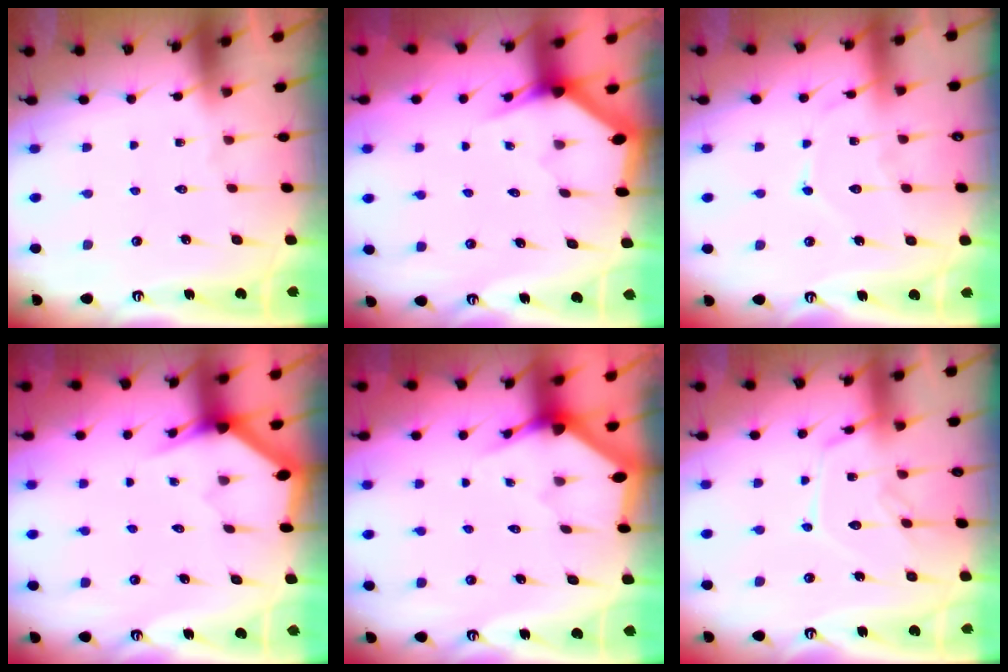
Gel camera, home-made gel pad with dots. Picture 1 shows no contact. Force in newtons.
{"total": 3.0, "press": 3.0, "slide": 0.0}
{"total": 8.7, "press": 8.6, "slide": 0.9}
{"total": 3.2, "press": 3.2, "slide": 0.2}
{"total": 2.9, "press": 2.9, "slide": 0.2}
{"total": 12.3, "press": 12.3, "slide": 0.9}